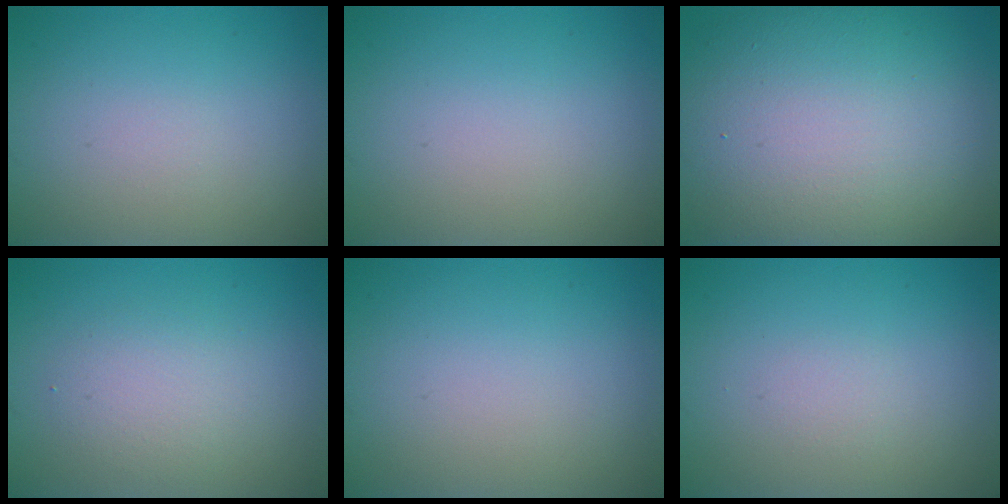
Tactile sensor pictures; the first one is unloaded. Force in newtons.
{"total": 0.0}
{"total": 15.3, "press": 15.2, "slide": 0.8}
{"total": 2.4, "press": 2.4, "slide": 0.3}
{"total": 0.0}
{"total": 0.5, "press": 0.5, "slide": 0.1}